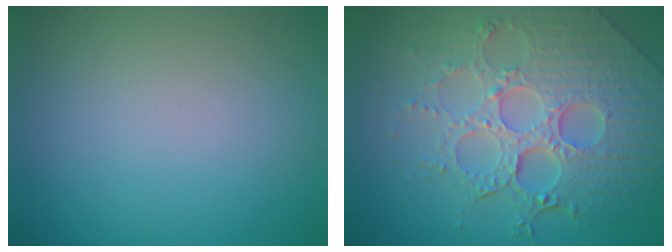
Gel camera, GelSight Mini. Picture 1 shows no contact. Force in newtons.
{"total": 8.1, "press": 6.0, "slide": 5.5}